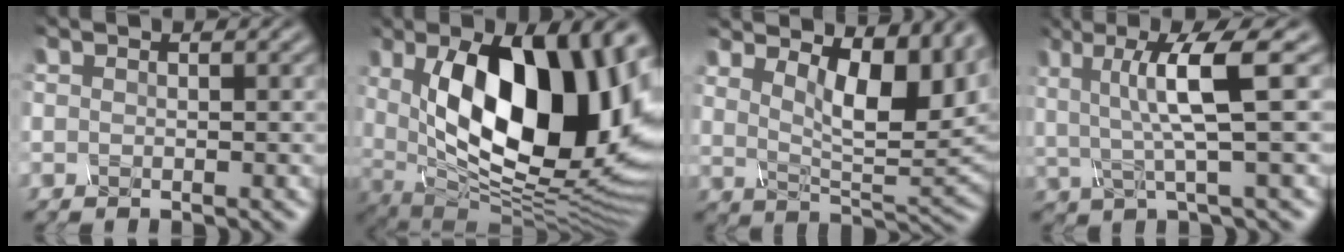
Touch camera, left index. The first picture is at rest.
{"total": 15.5, "force": [2.4, 7.9, 13.1], "torque": [-0.189, -0.010, 0.037]}
{"total": 8.3, "force": [3.8, 3.1, 6.7], "torque": [-0.107, -0.001, 0.063]}
{"total": 5.8, "force": [0.9, 0.7, 5.7], "torque": [-0.108, 0.003, 0.019]}